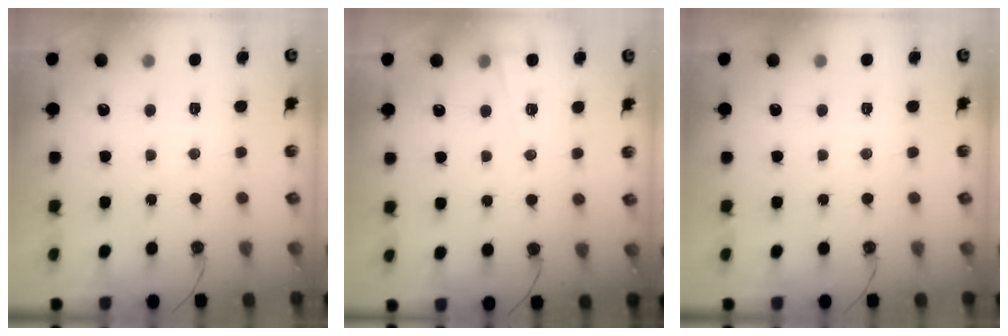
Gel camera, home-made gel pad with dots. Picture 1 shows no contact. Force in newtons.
{"total": 3.0, "press": 2.8, "slide": 1.1}
{"total": 0.0}